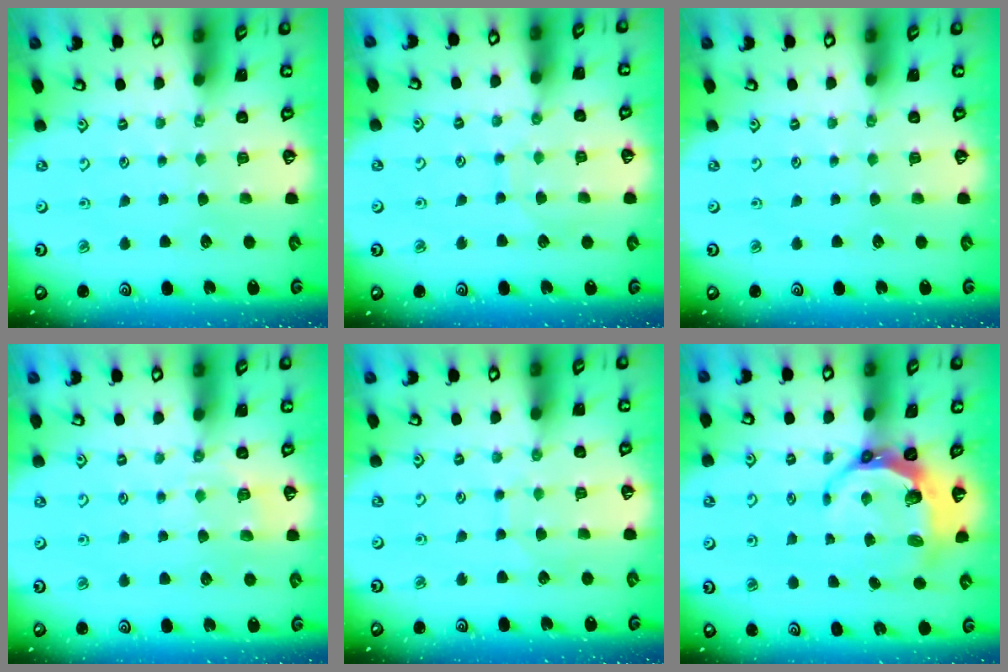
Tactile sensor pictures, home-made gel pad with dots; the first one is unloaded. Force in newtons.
{"total": 6.4, "press": 6.4, "slide": 0.2}
{"total": 0.0}
{"total": 4.5, "press": 4.4, "slide": 1.1}
{"total": 5.0, "press": 5.0, "slide": 0.5}
{"total": 8.1, "press": 7.0, "slide": 4.1}